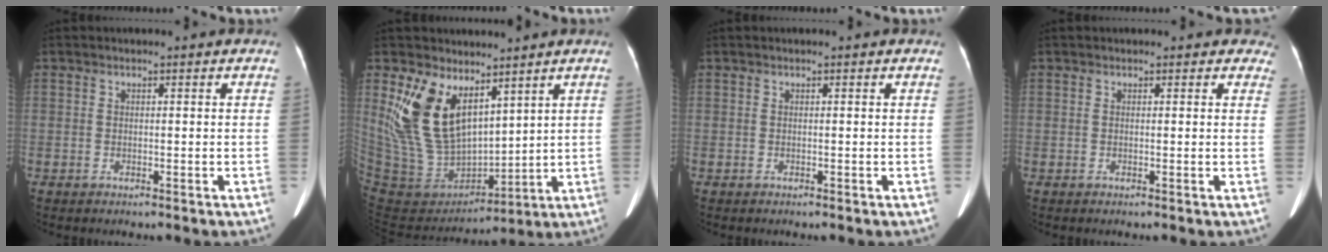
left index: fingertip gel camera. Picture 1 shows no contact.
{"total": 14.2, "force": [7.8, 7.9, 8.9], "torque": [-0.200, 0.002, 0.172]}
{"total": 0.0}
{"total": 2.6, "force": [2.2, 1.3, 0.5], "torque": [0.014, -0.002, 0.004]}